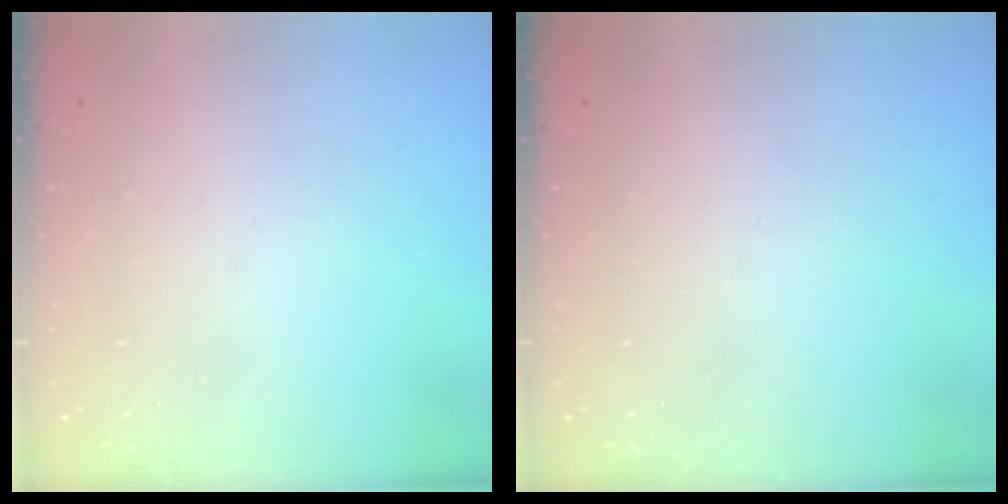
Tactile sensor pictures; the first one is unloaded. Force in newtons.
{"total": 0.0}